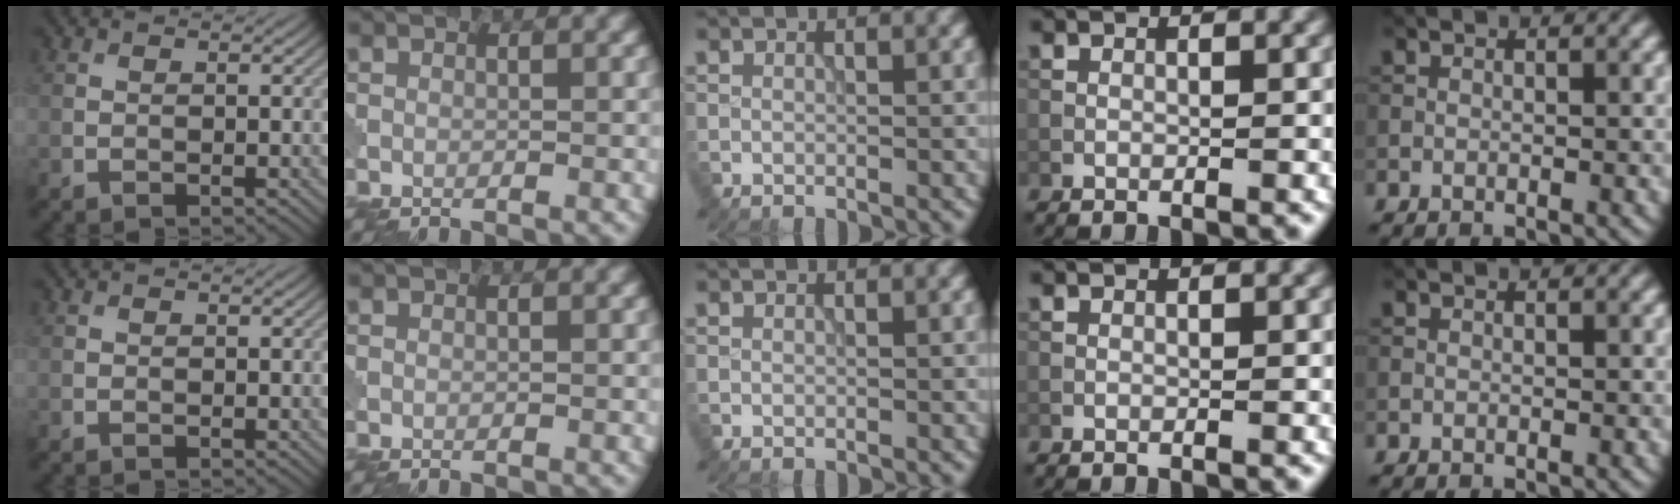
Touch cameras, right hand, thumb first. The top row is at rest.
{}